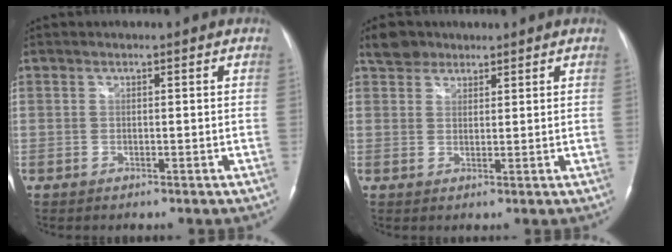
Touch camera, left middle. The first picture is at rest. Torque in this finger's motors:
{"motor_torque": [0.06, 0.01, -0.06, 0.00]}